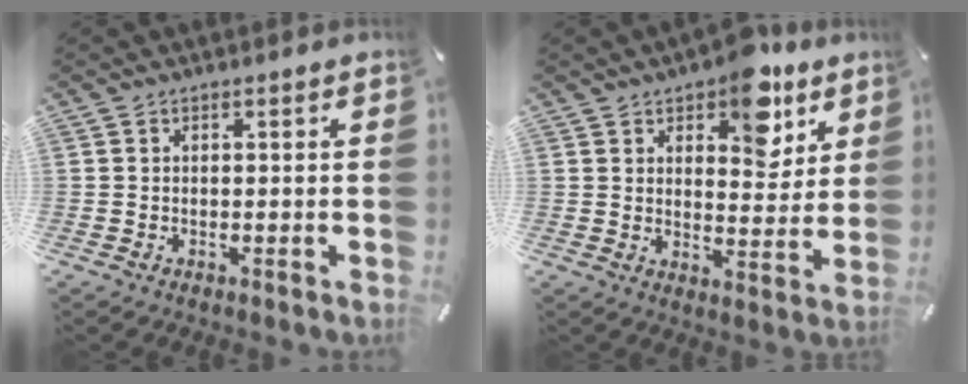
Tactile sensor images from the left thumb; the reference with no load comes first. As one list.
[{"total": 12.0, "force": [7.9, 6.4, 6.4], "torque": [-0.071, -0.045, 0.135]}]